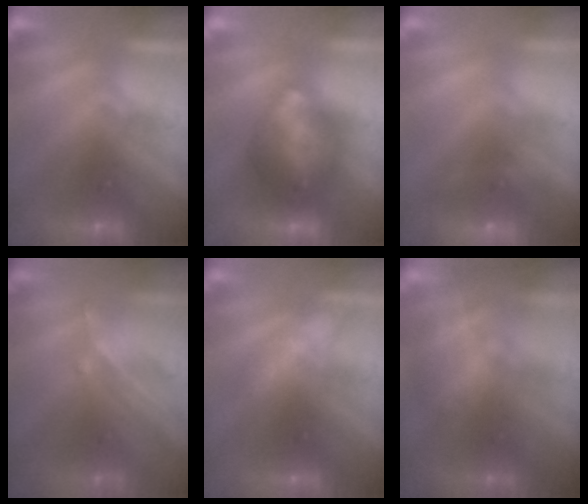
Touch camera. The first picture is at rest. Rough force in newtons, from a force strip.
{"total": 10.7}
{"total": 8.2}
{"total": 2.9}
{"total": 2.4}
{"total": 2.9}